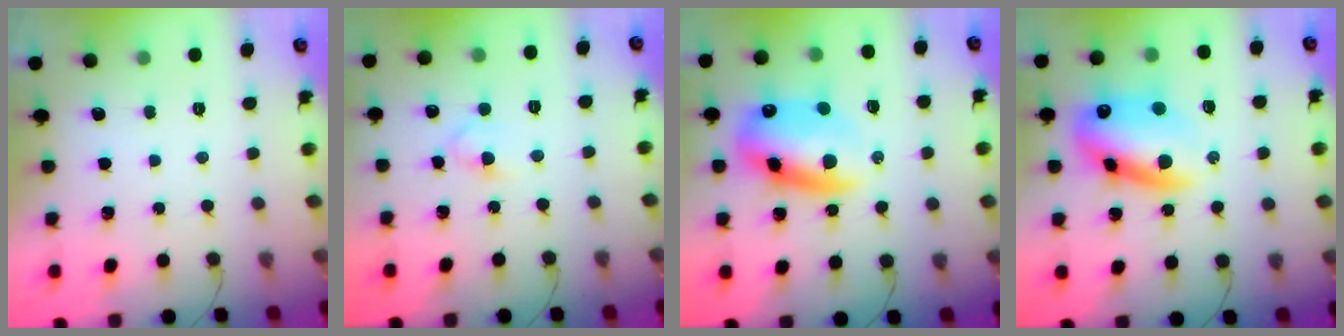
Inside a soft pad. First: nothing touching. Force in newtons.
{"total": 2.4, "press": 2.1, "slide": 1.1}
{"total": 14.1, "press": 13.7, "slide": 3.3}
{"total": 15.9, "press": 15.4, "slide": 3.6}